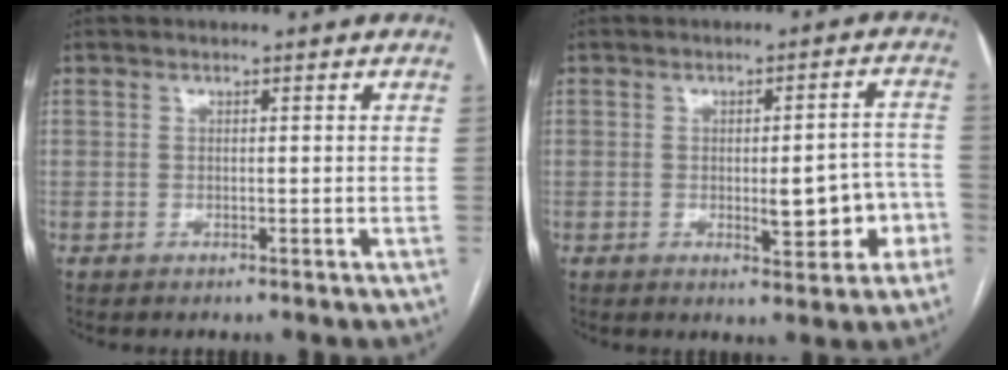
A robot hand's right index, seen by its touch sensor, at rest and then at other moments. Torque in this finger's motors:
{"motor_torque": [0.33, 0.32, 0.21, 0.07]}